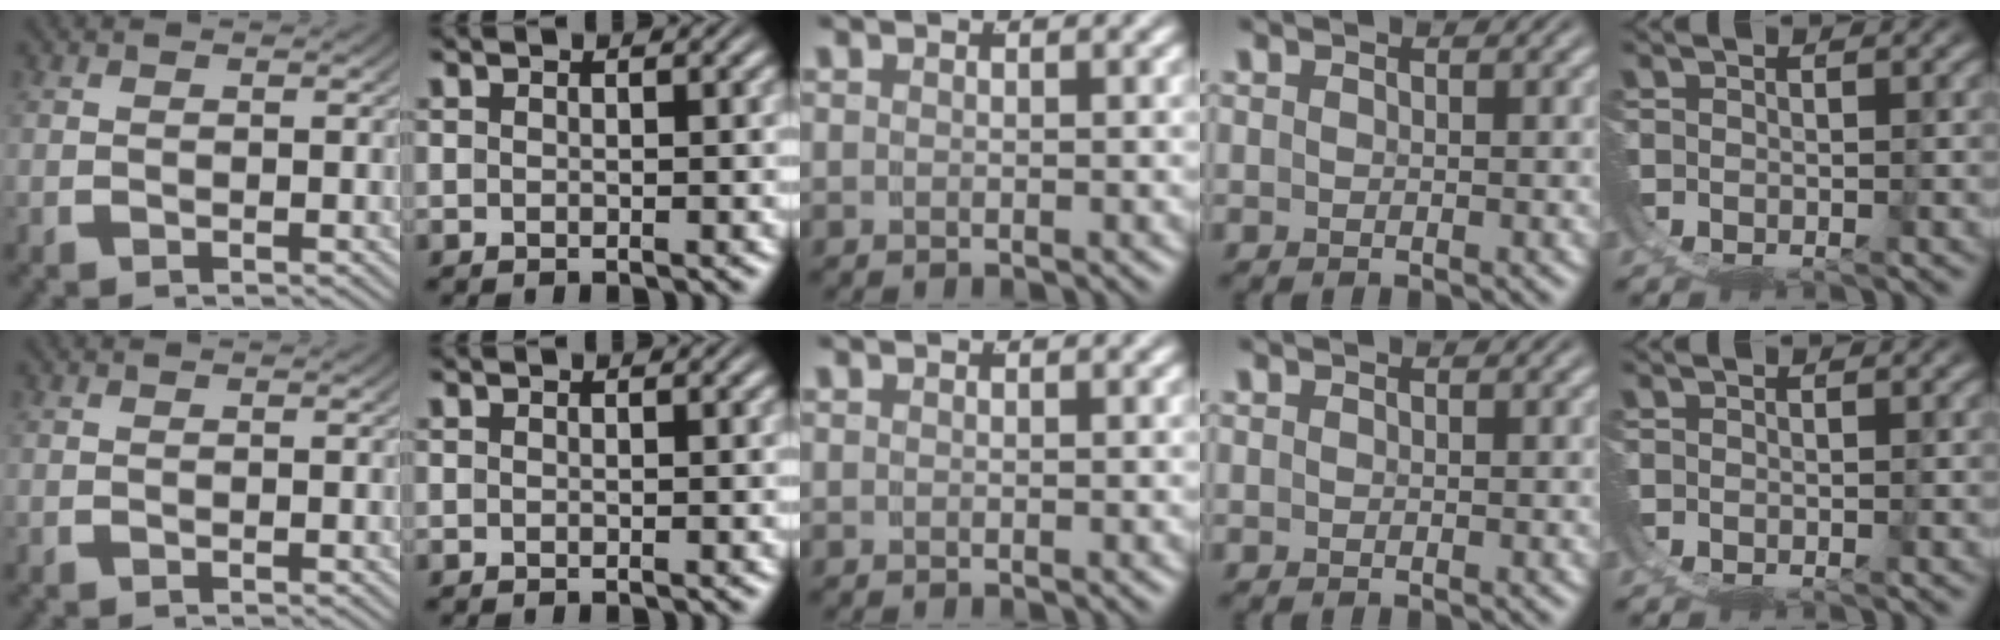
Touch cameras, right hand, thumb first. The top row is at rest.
{}